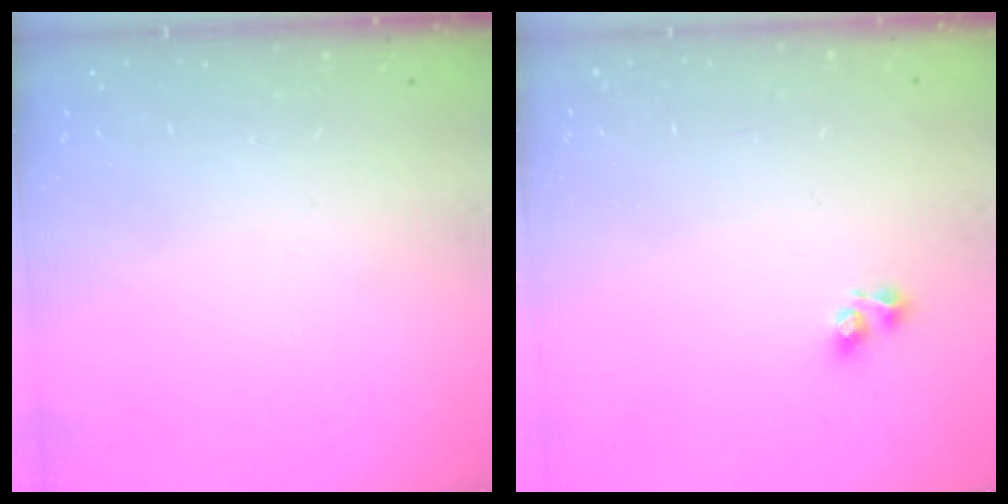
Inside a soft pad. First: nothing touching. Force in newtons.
{"total": 4.6, "press": 4.6, "slide": 0.3}